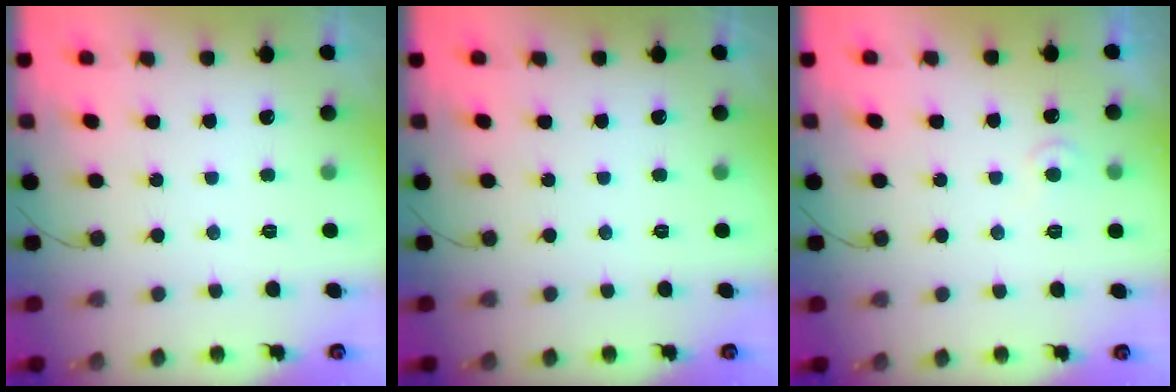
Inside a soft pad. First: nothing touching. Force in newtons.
{"total": 0.0}
{"total": 4.1, "press": 4.1, "slide": 0.5}